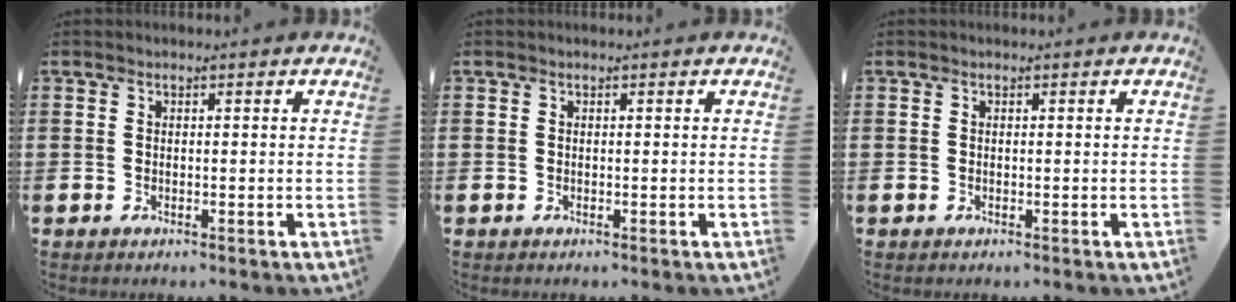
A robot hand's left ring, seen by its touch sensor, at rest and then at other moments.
{"total": 0.0}
{"total": 0.0}